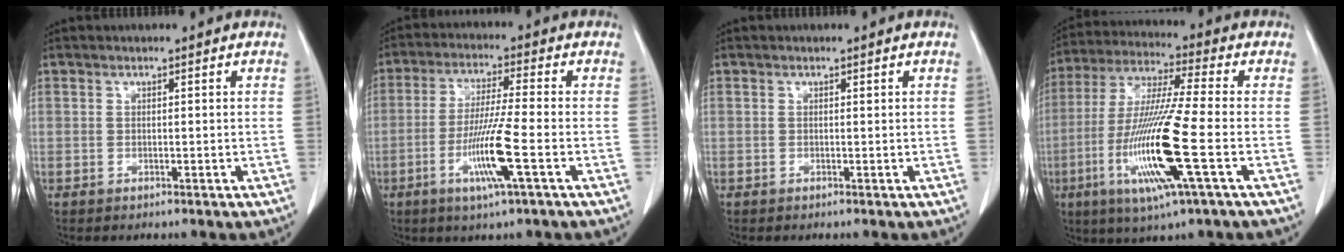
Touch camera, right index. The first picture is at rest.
{"total": 9.4, "force": [-3.2, -0.7, 8.8], "torque": [-0.171, -0.015, -0.064]}
{"total": 0.0}
{"total": 16.2, "force": [-4.7, -0.2, 15.5], "torque": [-0.321, -0.020, -0.094]}